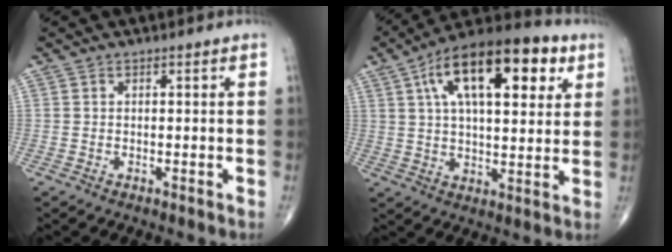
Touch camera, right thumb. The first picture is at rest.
{"total": 21.4, "force": [8.2, 9.4, 17.4], "torque": [-0.266, 0.008, 0.126]}